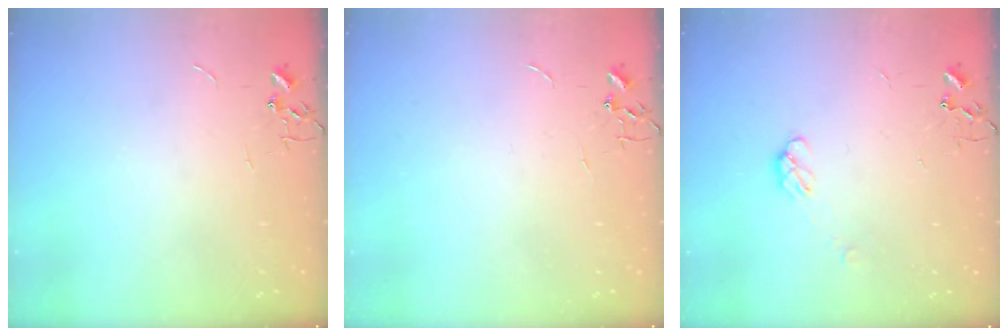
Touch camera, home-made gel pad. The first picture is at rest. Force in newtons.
{"total": 0.0}
{"total": 5.4, "press": 5.3, "slide": 0.8}